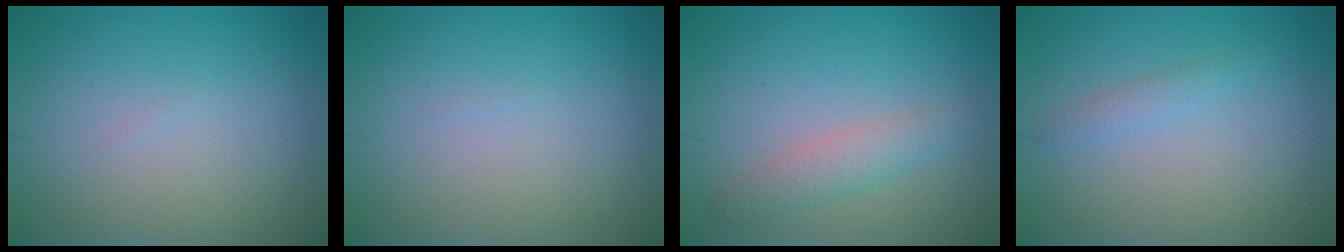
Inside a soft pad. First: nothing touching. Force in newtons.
{"total": 0.0}
{"total": 1.3, "press": 1.3, "slide": 0.3}
{"total": 1.2, "press": 1.2, "slide": 0.0}